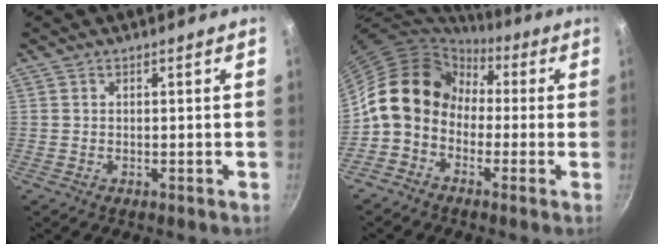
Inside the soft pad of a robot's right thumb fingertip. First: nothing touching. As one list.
[{"total": 12.7, "force": [0.1, 10.4, 7.3], "torque": [-0.089, 0.037, -0.024]}]